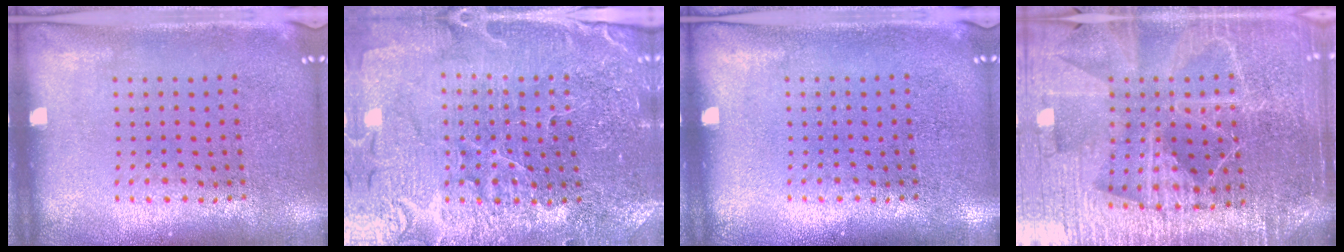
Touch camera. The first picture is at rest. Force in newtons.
{"total": 3.3, "press": 3.3, "slide": 0.3}
{"total": 0.0}
{"total": 5.6, "press": 5.0, "slide": 2.6}